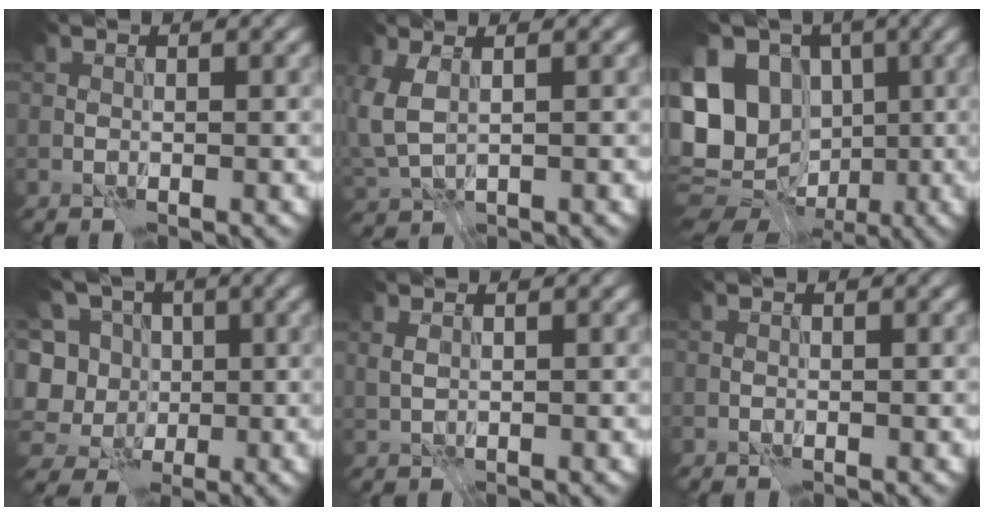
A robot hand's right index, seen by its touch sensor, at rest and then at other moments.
{"total": 3.8, "force": [0.9, 2.2, 3.0], "torque": [-0.080, -0.001, 0.025]}
{"total": 17.4, "force": [-0.6, 14.4, 9.7], "torque": [-0.215, 0.012, -0.037]}
{"total": 10.3, "force": [0.5, 9.3, 4.4], "torque": [-0.121, 0.037, -0.023]}
{"total": 1.0, "force": [0.4, 0.5, 0.8], "torque": [-0.020, 0.001, 0.014]}
{"total": 0.0}